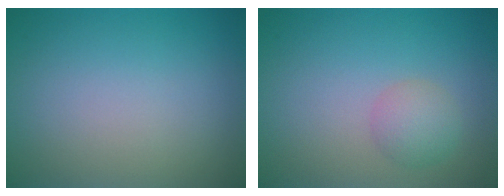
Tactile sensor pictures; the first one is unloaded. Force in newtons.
{"total": 2.1, "press": 2.1, "slide": 0.1}